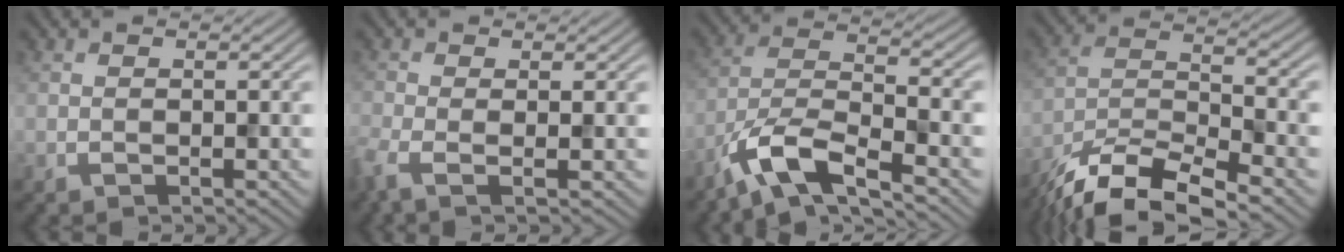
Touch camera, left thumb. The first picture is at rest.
{"total": 3.3, "force": [-1.5, 1.1, 2.7], "torque": [-0.065, -0.012, -0.029]}
{"total": 9.0, "force": [-6.6, 2.7, 5.5], "torque": [-0.104, -0.008, -0.133]}
{"total": 12.0, "force": [-9.9, 3.3, 5.8], "torque": [-0.113, -0.013, -0.186]}